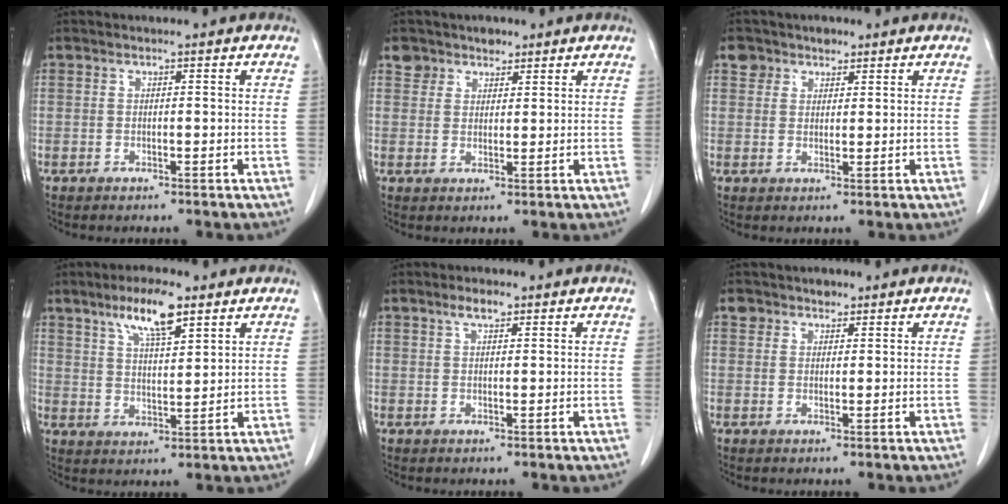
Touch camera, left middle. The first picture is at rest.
{"total": 3.4, "force": [2.4, 2.5, -0.1], "torque": [0.013, 0.006, 0.036]}
{"total": 3.2, "force": [2.0, 2.5, 0.3], "torque": [0.004, 0.008, 0.029]}
{"total": 8.4, "force": [5.4, 1.8, 6.2], "torque": [-0.115, 0.006, 0.097]}
{"total": 2.4, "force": [1.5, 0.9, 1.6], "torque": [-0.033, 0.006, 0.028]}
{"total": 2.3, "force": [1.5, 1.7, 0.3], "torque": [0.001, 0.003, 0.021]}